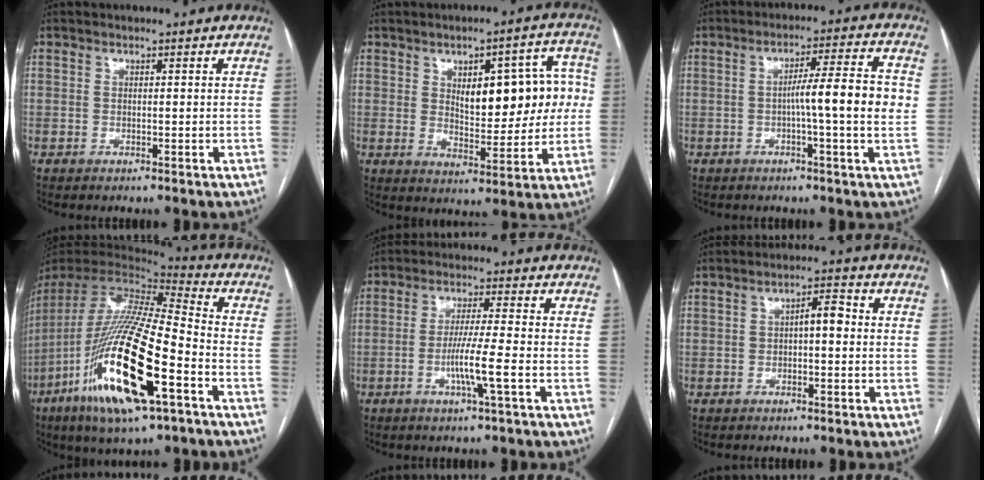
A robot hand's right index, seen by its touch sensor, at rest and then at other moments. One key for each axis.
{"total": 12.9, "fx": 2.1, "fy": 5.5, "fz": 11.5, "tx": -0.141, "ty": 0.032, "tz": 0.040}
{"total": 9.0, "fx": -0.6, "fy": -0.2, "fz": 9.0, "tx": -0.134, "ty": 0.015, "tz": -0.013}
{"total": 25.9, "fx": -10.6, "fy": 4.6, "fz": 23.2, "tx": -0.486, "ty": -0.055, "tz": -0.194}
{"total": 6.1, "fx": -1.9, "fy": -0.7, "fz": 5.8, "tx": -0.111, "ty": -0.007, "tz": -0.035}
{"total": 3.5, "fx": 0.2, "fy": 1.2, "fz": 3.3, "tx": -0.053, "ty": 0.020, "tz": 0.004}